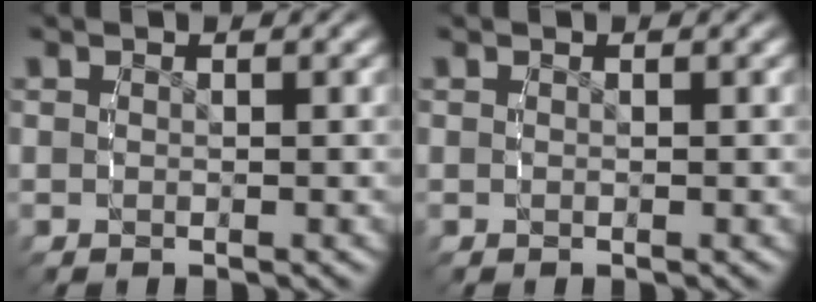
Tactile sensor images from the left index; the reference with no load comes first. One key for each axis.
{"total": 0.0}